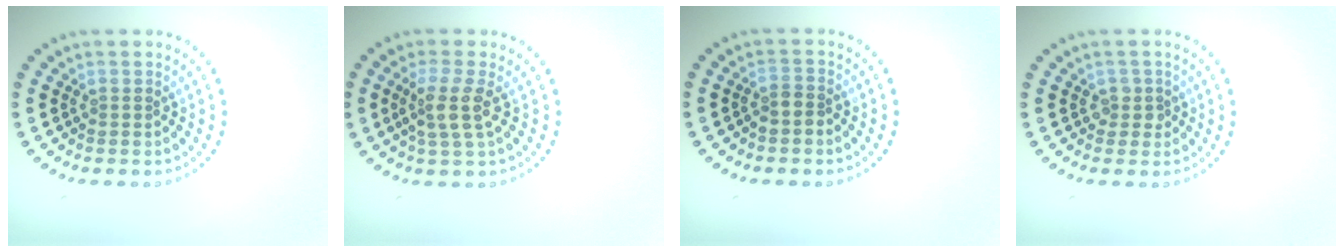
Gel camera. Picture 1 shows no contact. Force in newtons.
{"total": 2.9, "press": 2.4, "slide": 1.6}
{"total": 1.6, "press": 1.3, "slide": 0.9}
{"total": 1.2, "press": 1.1, "slide": 0.6}